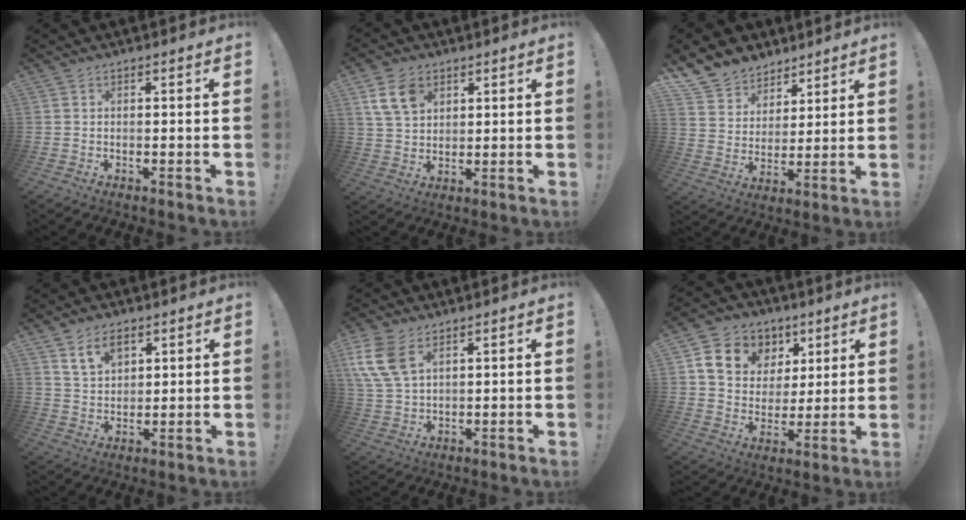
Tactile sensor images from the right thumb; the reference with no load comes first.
{"total": 9.4, "force": [4.4, 6.5, 5.1], "torque": [-0.095, -0.007, 0.088]}
{"total": 10.6, "force": [7.8, 7.0, 1.5], "torque": [-0.035, -0.062, 0.155]}
{"total": 7.5, "force": [4.8, 4.5, 3.6], "torque": [-0.064, -0.017, 0.091]}
{"total": 10.8, "force": [5.2, 6.6, 6.8], "torque": [-0.150, -0.014, 0.103]}
{"total": 13.1, "force": [6.1, 10.4, 5.1], "torque": [-0.081, -0.026, 0.125]}